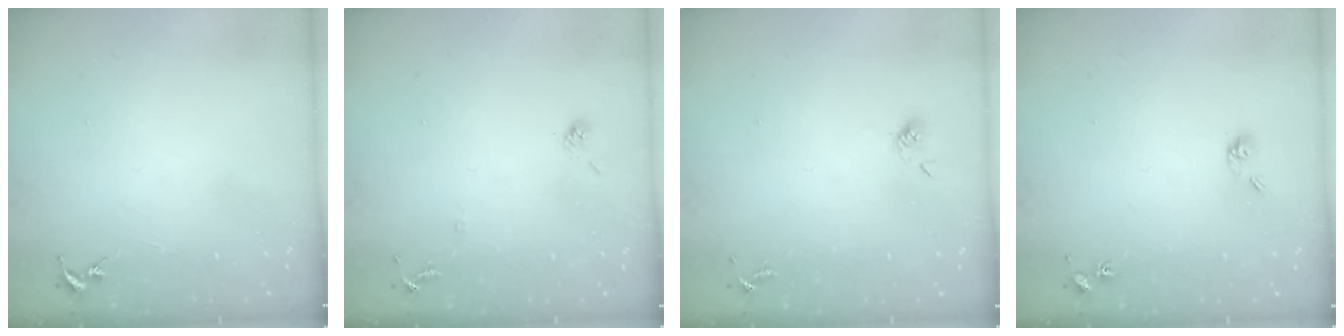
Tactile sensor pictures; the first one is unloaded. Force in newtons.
{"total": 7.3, "press": 7.3, "slide": 0.4}
{"total": 4.4, "press": 4.1, "slide": 1.6}
{"total": 5.3, "press": 4.7, "slide": 2.3}